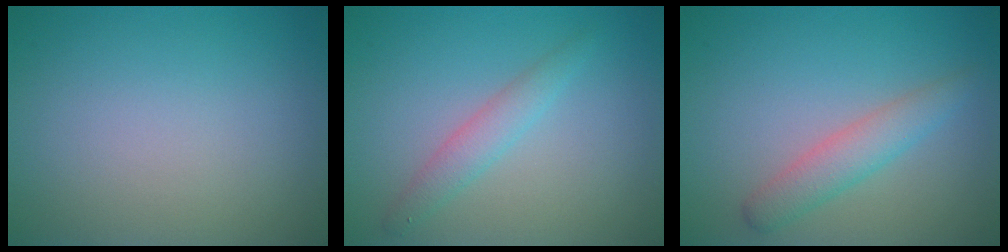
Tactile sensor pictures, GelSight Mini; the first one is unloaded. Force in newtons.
{"total": 2.0, "press": 2.0, "slide": 0.1}
{"total": 2.7, "press": 2.7, "slide": 0.1}